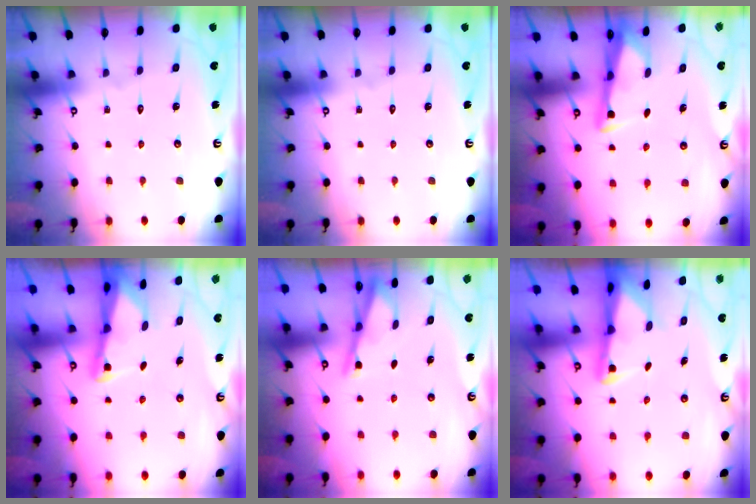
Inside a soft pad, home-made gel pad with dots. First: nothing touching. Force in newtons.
{"total": 0.0}
{"total": 3.3, "press": 3.3, "slide": 0.4}
{"total": 2.3, "press": 2.3, "slide": 0.4}
{"total": 3.3, "press": 3.3, "slide": 0.2}
{"total": 2.7, "press": 2.6, "slide": 0.6}